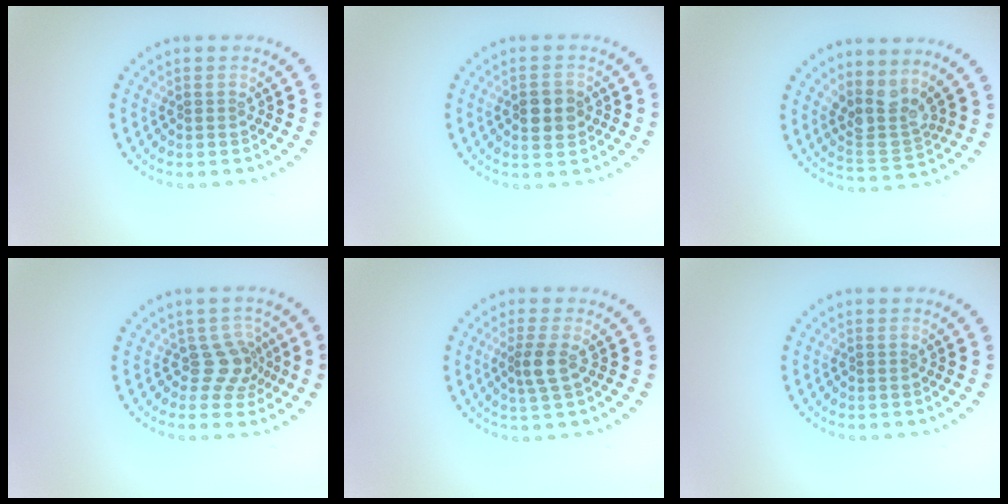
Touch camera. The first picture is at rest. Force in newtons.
{"total": 2.6, "press": 2.6, "slide": 0.1}
{"total": 3.6, "press": 2.7, "slide": 2.3}
{"total": 2.7, "press": 2.0, "slide": 1.8}
{"total": 2.1, "press": 1.7, "slide": 1.3}
{"total": 0.0}